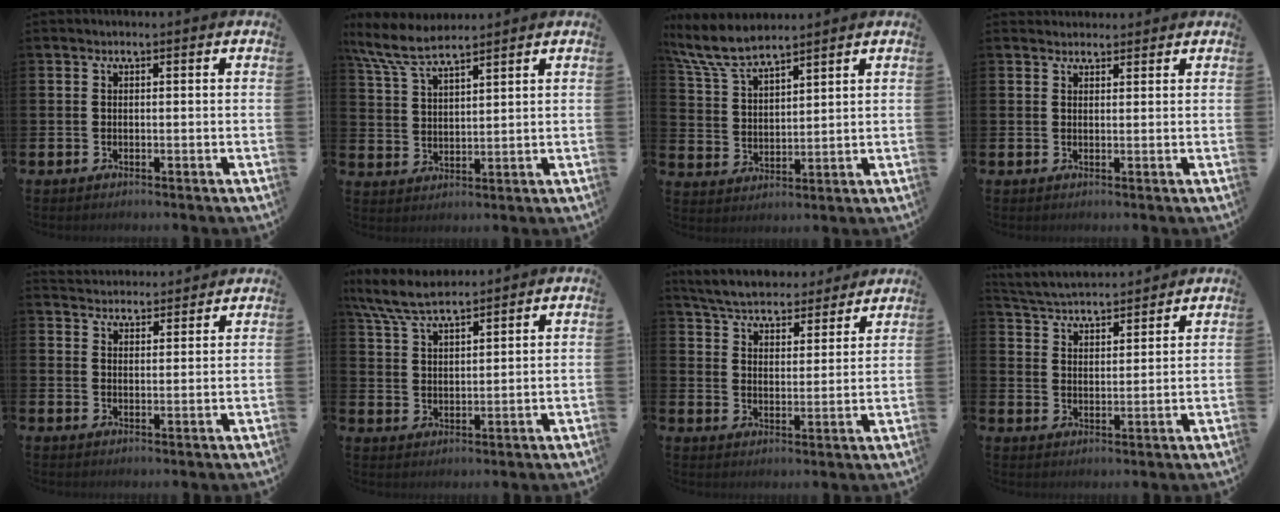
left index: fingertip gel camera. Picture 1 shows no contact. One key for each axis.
{"total": 7.2, "fx": 6.5, "fy": 1.2, "fz": 2.9, "tx": -0.079, "ty": -0.020, "tz": 0.118}
{"total": 7.6, "fx": 6.9, "fy": 1.3, "fz": 2.8, "tx": -0.080, "ty": -0.025, "tz": 0.127}
{"total": 1.9, "fx": 1.8, "fy": 0.6, "fz": -0.1, "tx": 0.011, "ty": -0.008, "tz": 0.033}
{"total": 4.0, "fx": 3.9, "fy": 0.7, "fz": -0.3, "tx": -0.001, "ty": -0.025, "tz": 0.071}
{"total": 7.0, "fx": 6.6, "fy": 1.2, "fz": 2.3, "tx": -0.068, "ty": -0.023, "tz": 0.123}
{"total": 5.8, "fx": 5.6, "fy": 1.1, "fz": 0.6, "tx": -0.042, "ty": -0.039, "tz": 0.098}
{"total": 4.5, "fx": 4.5, "fy": 0.7, "fz": 0.1, "tx": -0.023, "ty": -0.031, "tz": 0.078}